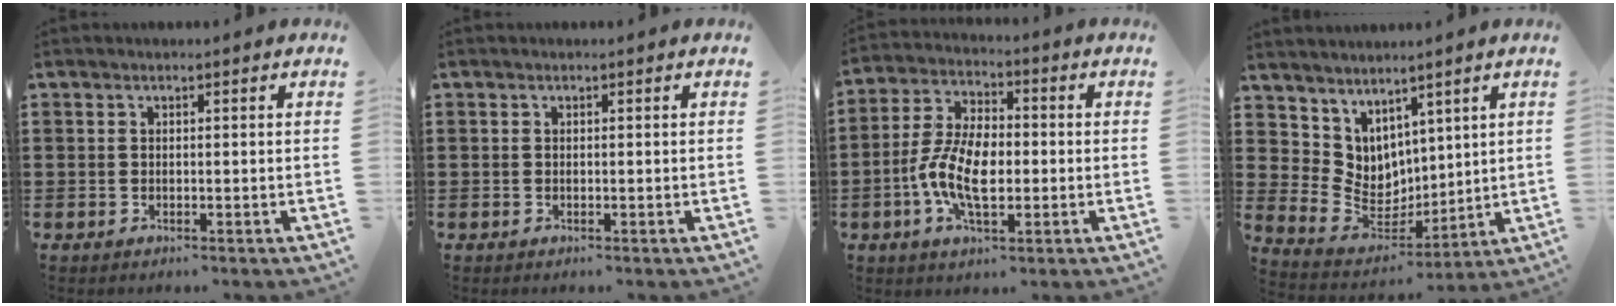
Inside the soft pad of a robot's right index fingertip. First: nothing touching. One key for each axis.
{"total": 0.0}
{"total": 9.1, "fx": -2.0, "fy": 4.5, "fz": 7.6, "tx": -0.172, "ty": -0.002, "tz": -0.040}
{"total": 6.0, "fx": 4.0, "fy": 4.6, "fz": 0.0, "tx": -0.043, "ty": -0.040, "tz": 0.081}